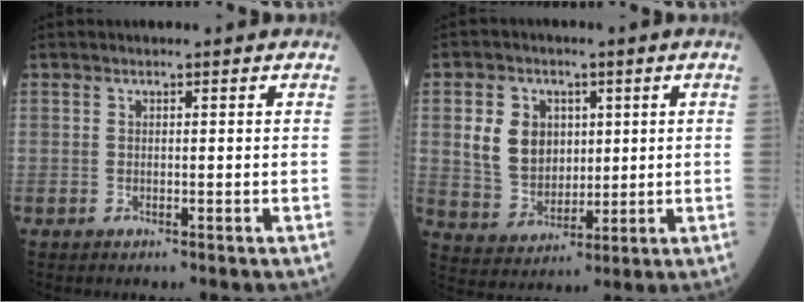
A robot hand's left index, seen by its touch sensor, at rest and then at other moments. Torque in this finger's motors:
{"motor_torque": [0.54, -0.19, 0.41, 0.10]}